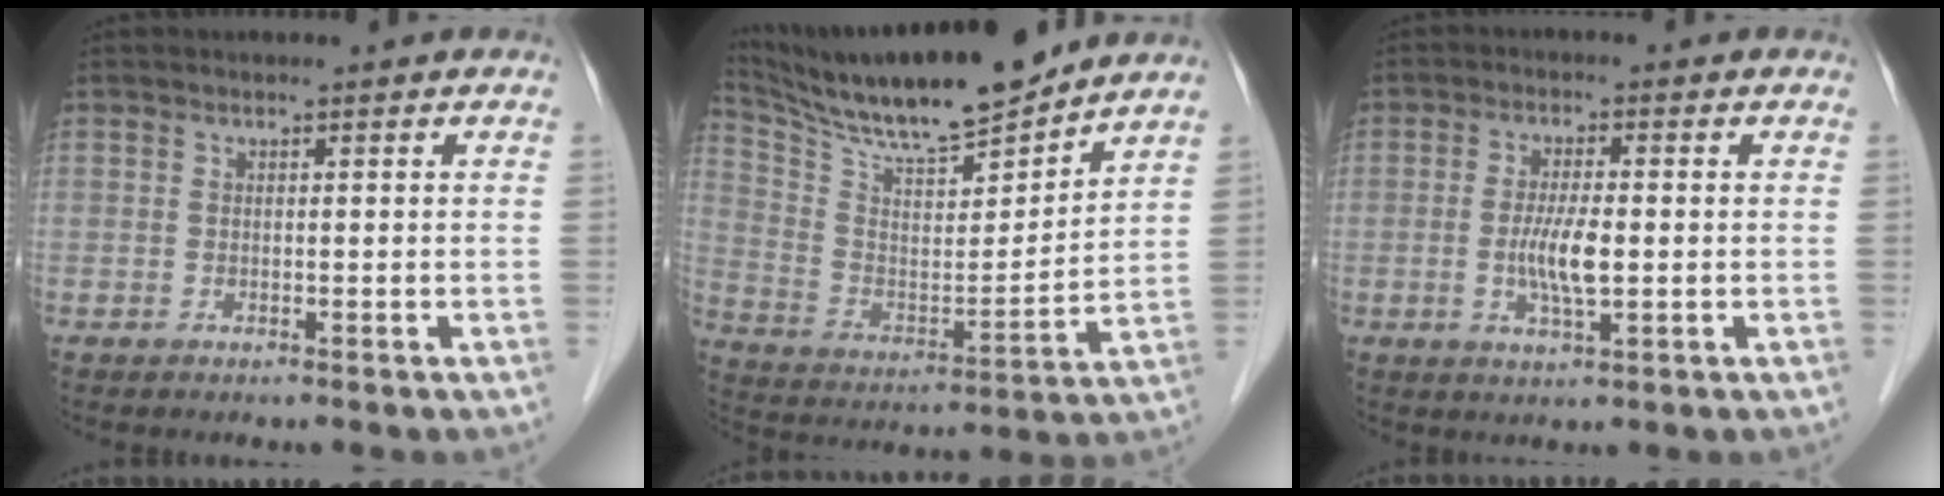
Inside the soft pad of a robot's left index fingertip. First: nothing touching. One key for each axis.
{"total": 19.7, "fx": 17.2, "fy": 1.9, "fz": 9.2, "tx": -0.175, "ty": -0.008, "tz": 0.299}
{"total": 5.3, "fx": -0.7, "fy": 0.9, "fz": 5.1, "tx": -0.107, "ty": -0.008, "tz": -0.011}